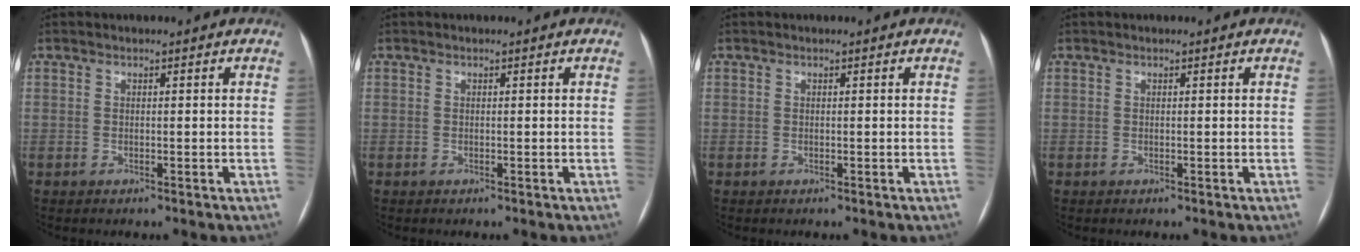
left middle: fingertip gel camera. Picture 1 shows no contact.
{"total": 0.0}
{"total": 0.0}
{"total": 0.0}